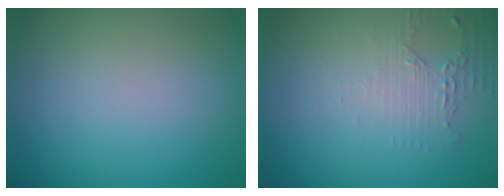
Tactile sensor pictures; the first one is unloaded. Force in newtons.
{"total": 1.7, "press": 1.7, "slide": 0.3}